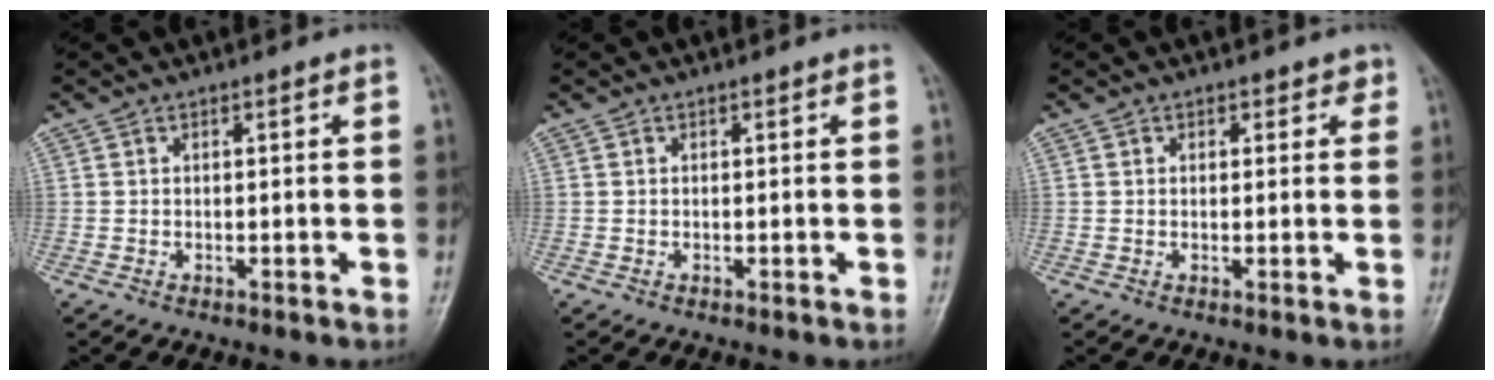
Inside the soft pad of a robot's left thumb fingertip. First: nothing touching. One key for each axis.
{"total": 0.0}
{"total": 2.0, "fx": 1.2, "fy": 1.5, "fz": 0.5, "tx": 0.020, "ty": -0.003, "tz": 0.008}